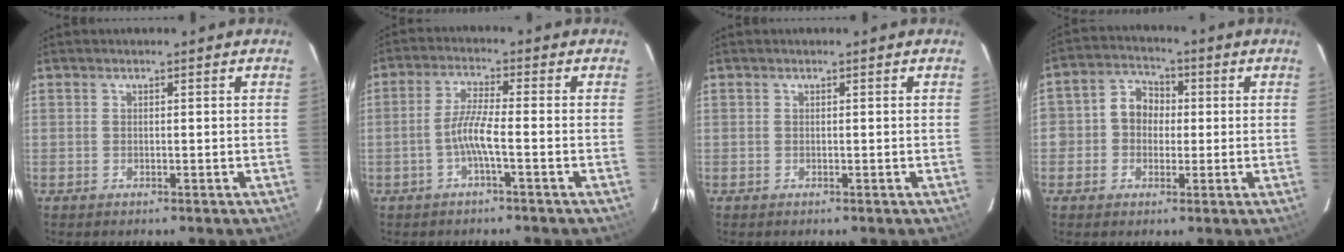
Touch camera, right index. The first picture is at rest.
{"total": 4.8, "force": [-1.9, -0.2, 4.4], "torque": [-0.097, 0.006, -0.037]}
{"total": 0.0}
{"total": 6.7, "force": [-0.5, 6.1, 2.7], "torque": [-0.052, 0.029, -0.014]}